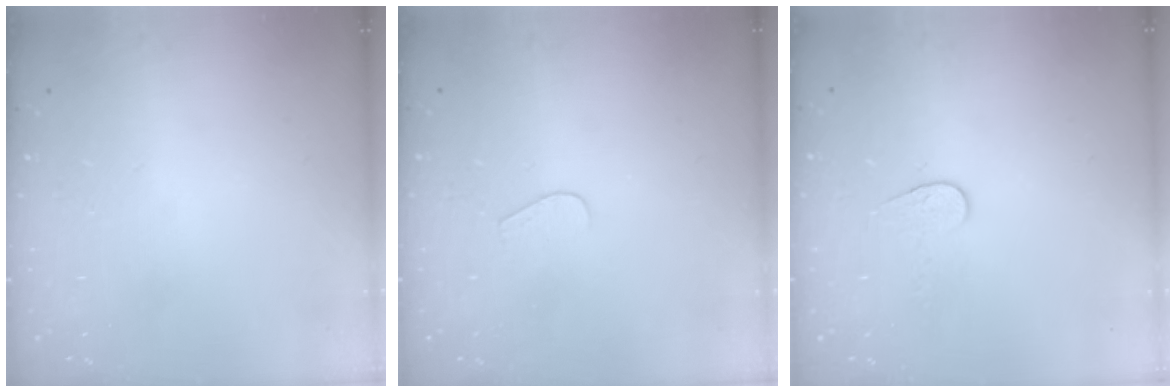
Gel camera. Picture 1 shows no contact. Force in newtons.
{"total": 3.4, "press": 3.4, "slide": 0.3}
{"total": 6.0, "press": 6.0, "slide": 0.4}